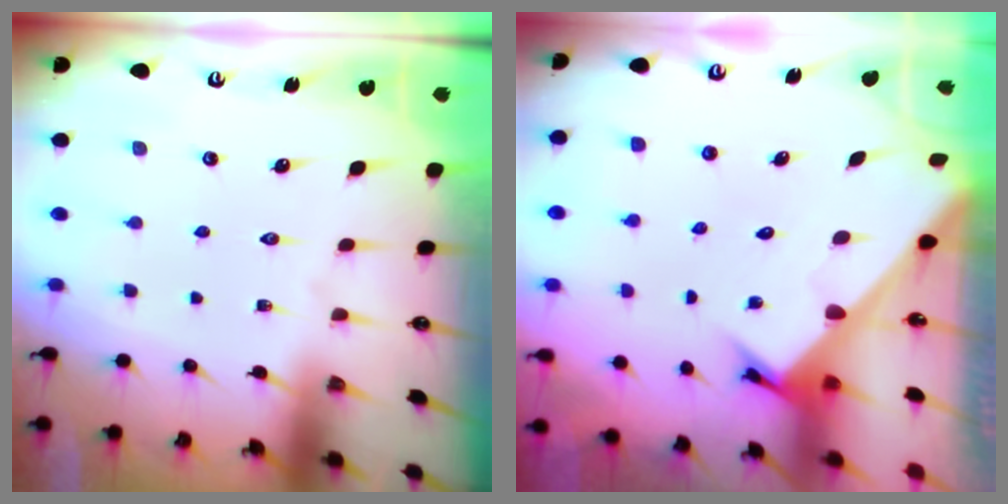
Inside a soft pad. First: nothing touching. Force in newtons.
{"total": 2.7, "press": 2.7, "slide": 0.3}